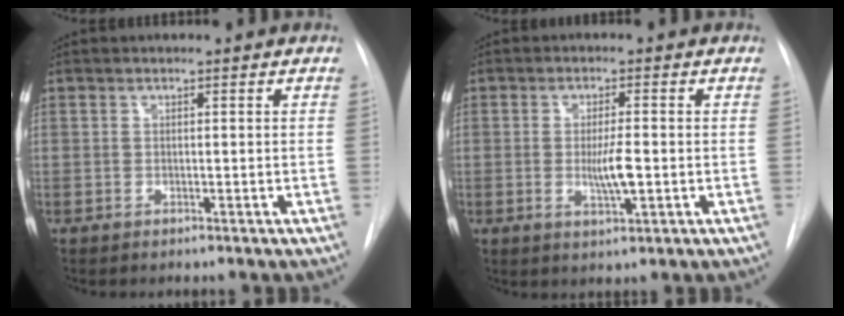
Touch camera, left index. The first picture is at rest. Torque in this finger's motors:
{"motor_torque": [0.15, -0.02, 0.14, 0.09]}